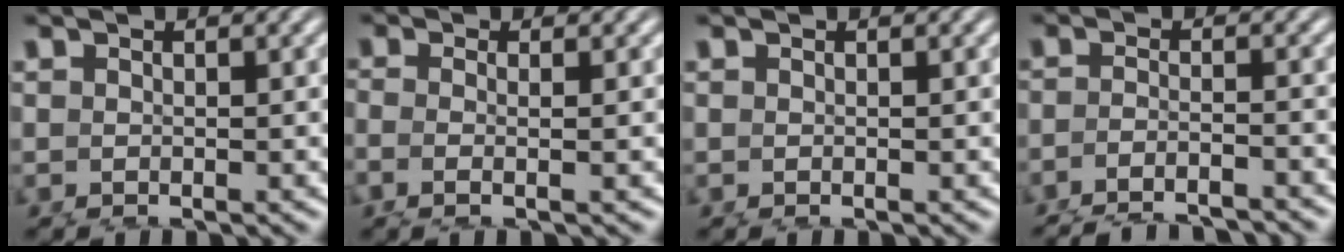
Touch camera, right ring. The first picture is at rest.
{"total": 2.6, "force": [-0.4, 1.4, 2.1], "torque": [-0.073, -0.020, 0.006]}
{"total": 0.0}
{"total": 3.3, "force": [-2.8, 1.1, 1.2], "torque": [-0.038, -0.022, -0.034]}